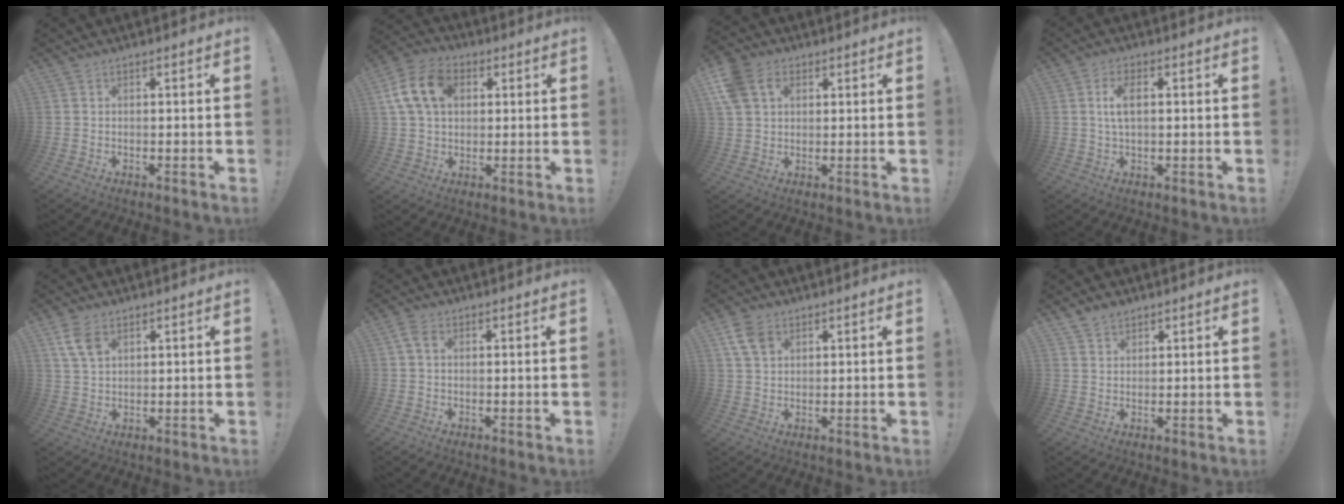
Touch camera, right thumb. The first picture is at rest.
{"total": 13.9, "force": [4.2, 10.0, 8.8], "torque": [-0.154, 0.000, 0.082]}
{"total": 9.8, "force": [3.8, 7.3, 5.4], "torque": [-0.106, -0.003, 0.075]}
{"total": 5.6, "force": [0.9, 2.7, 4.8], "torque": [-0.085, 0.001, 0.012]}
{"total": 6.6, "force": [3.5, 3.9, 4.2], "torque": [-0.069, -0.010, 0.067]}
{"total": 2.3, "force": [0.4, 1.4, 1.7], "torque": [-0.035, 0.005, 0.009]}
{"total": 7.1, "force": [3.6, 4.9, 3.8], "torque": [-0.065, -0.004, 0.072]}
{"total": 3.1, "force": [2.5, 1.6, 0.8], "torque": [-0.010, -0.016, 0.047]}